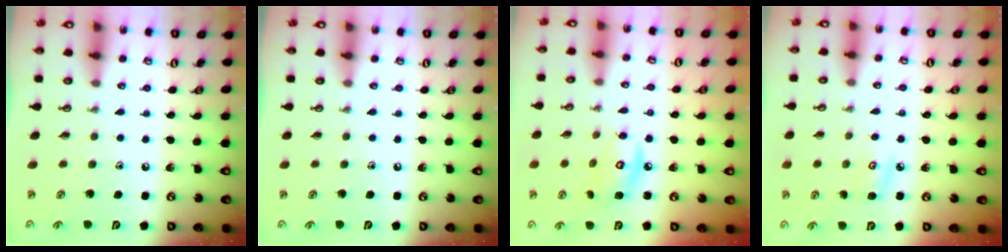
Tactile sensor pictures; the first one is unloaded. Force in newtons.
{"total": 0.0}
{"total": 7.2, "press": 7.2, "slide": 0.4}
{"total": 3.7, "press": 3.6, "slide": 0.4}